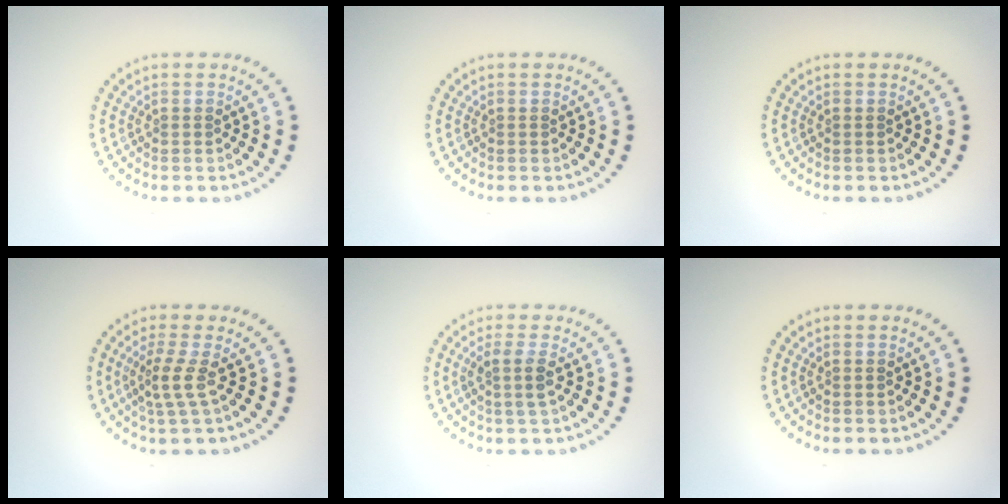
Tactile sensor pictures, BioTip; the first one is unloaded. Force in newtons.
{"total": 0.0}
{"total": 0.0}
{"total": 2.3, "press": 1.5, "slide": 1.7}
{"total": 2.0, "press": 1.6, "slide": 1.2}
{"total": 0.0}